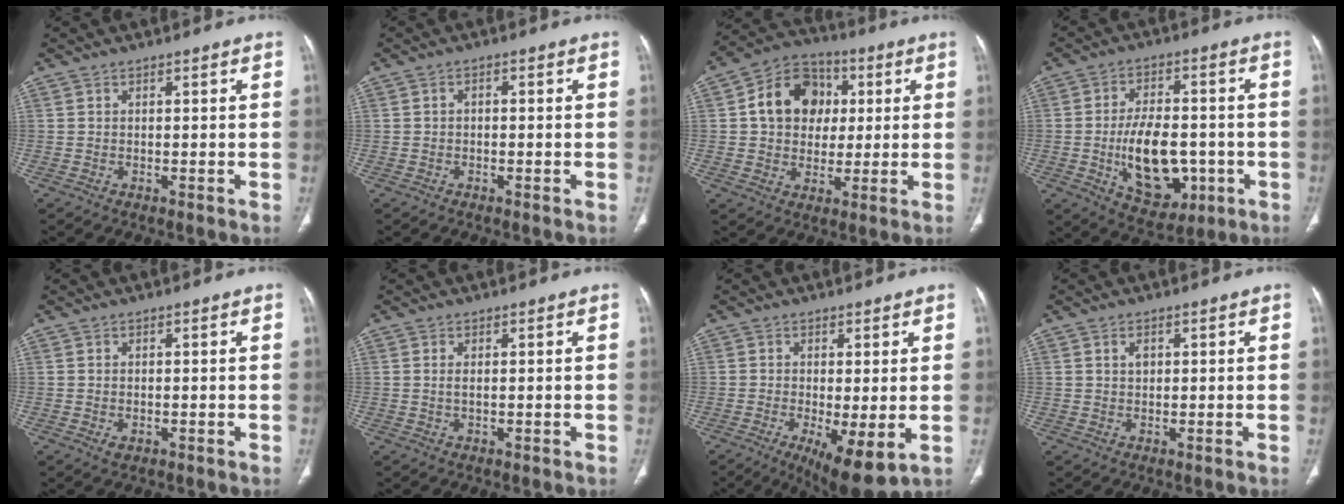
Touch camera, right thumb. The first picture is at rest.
{"total": 0.9, "force": [-0.2, 0.6, 0.6], "torque": [-0.007, 0.006, -0.006]}
{"total": 13.4, "force": [2.4, 10.9, 7.4], "torque": [-0.089, 0.011, 0.033]}
{"total": 14.7, "force": [-3.0, 8.5, 11.6], "torque": [-0.161, 0.009, -0.033]}
{"total": 1.3, "force": [-0.3, 0.8, 0.9], "torque": [-0.016, 0.000, 0.000]}
{"total": 1.2, "force": [0.2, 0.5, 1.1], "torque": [-0.026, -0.001, 0.007]}
{"total": 9.1, "force": [-2.4, 2.8, 8.3], "torque": [-0.136, -0.023, -0.031]}
{"total": 1.6, "force": [0.6, 1.0, 1.0], "torque": [-0.015, -0.001, 0.011]}